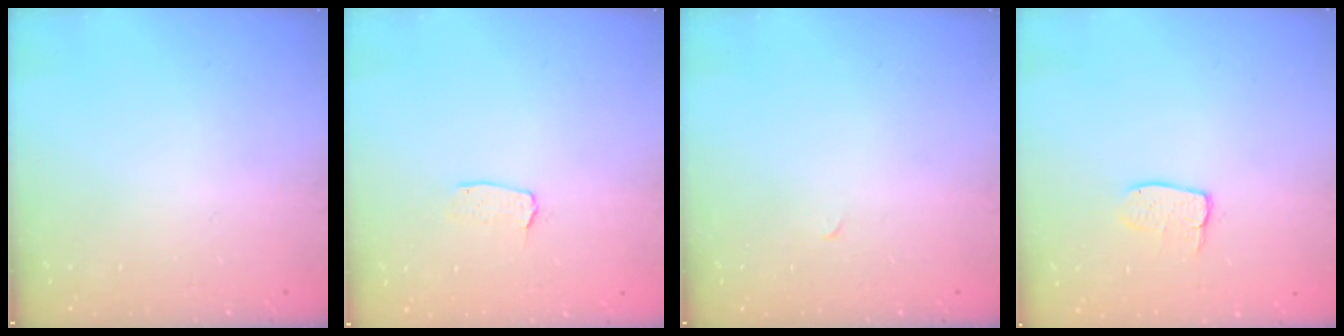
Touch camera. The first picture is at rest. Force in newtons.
{"total": 2.9, "press": 2.9, "slide": 0.2}
{"total": 0.0}
{"total": 6.3, "press": 6.3, "slide": 0.2}